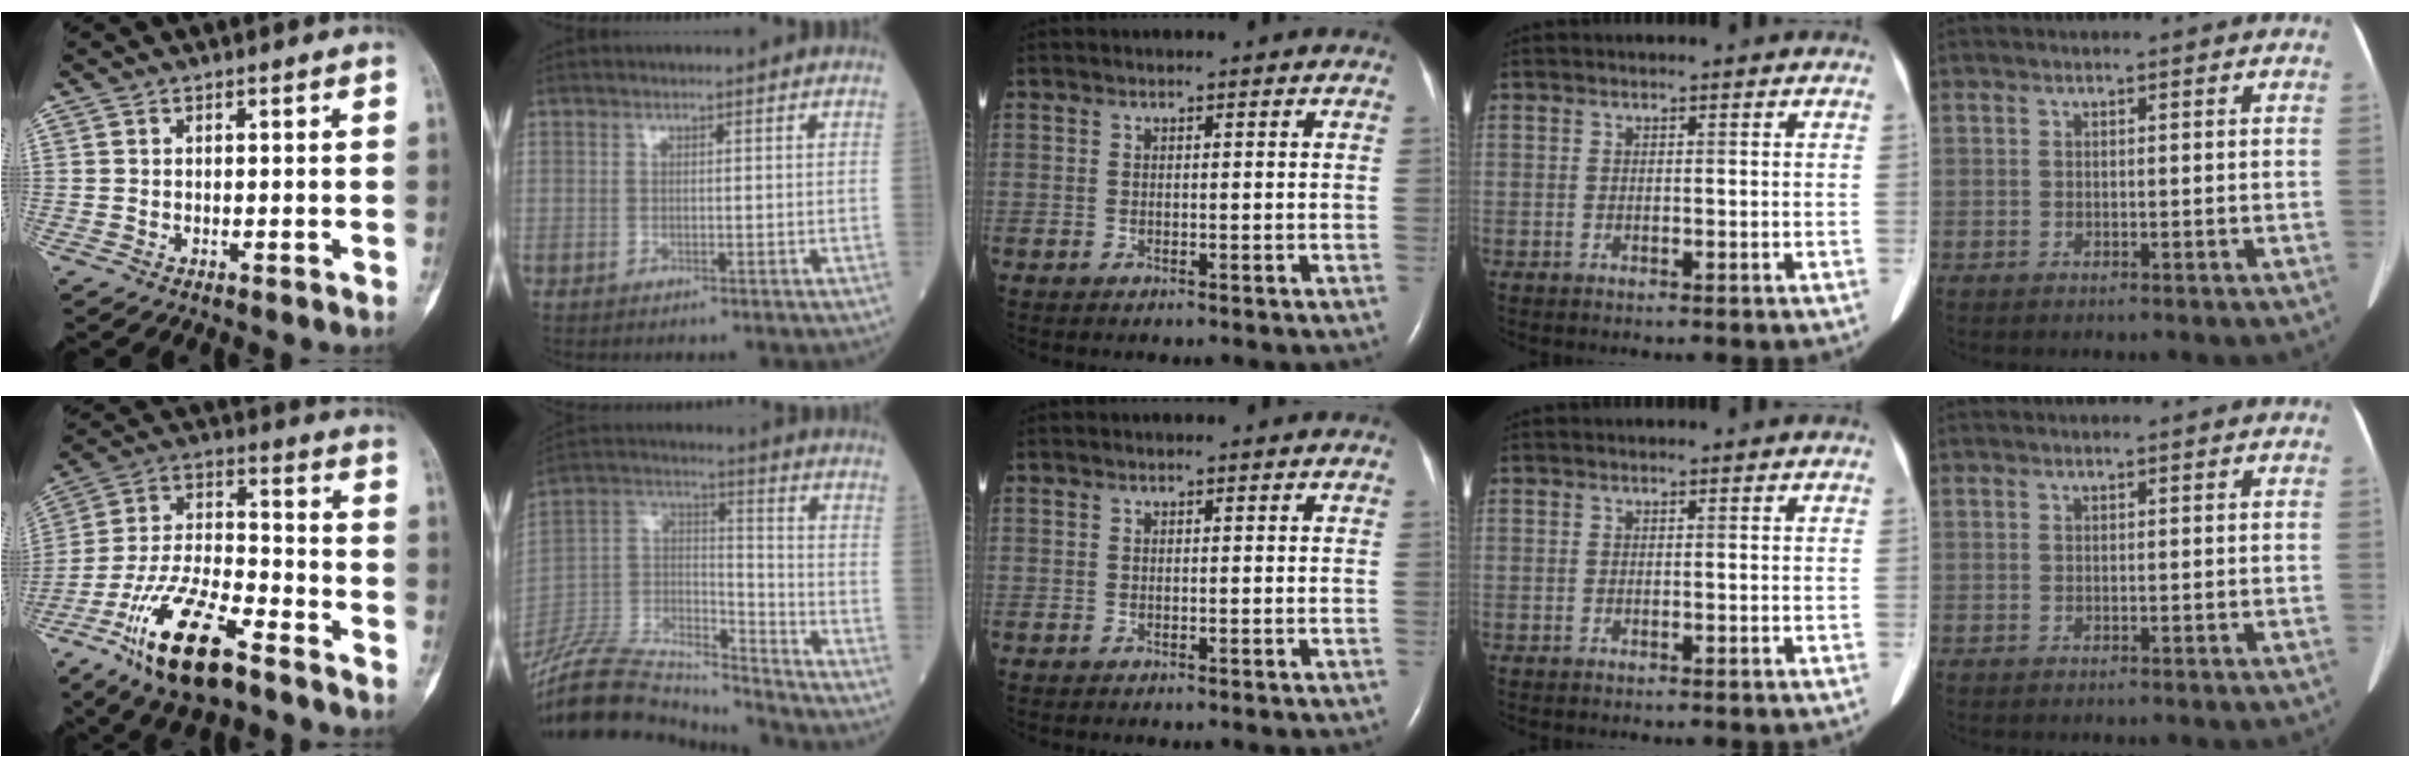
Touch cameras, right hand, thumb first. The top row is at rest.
{"thumb": {"total": 18.5, "force": [-11.4, 6.5, 13.0], "torque": [-0.245, 0.065, -0.209]}, "index": {"total": 21.0, "force": [-20.1, 3.1, 5.3], "torque": [-0.123, 0.016, -0.350]}}